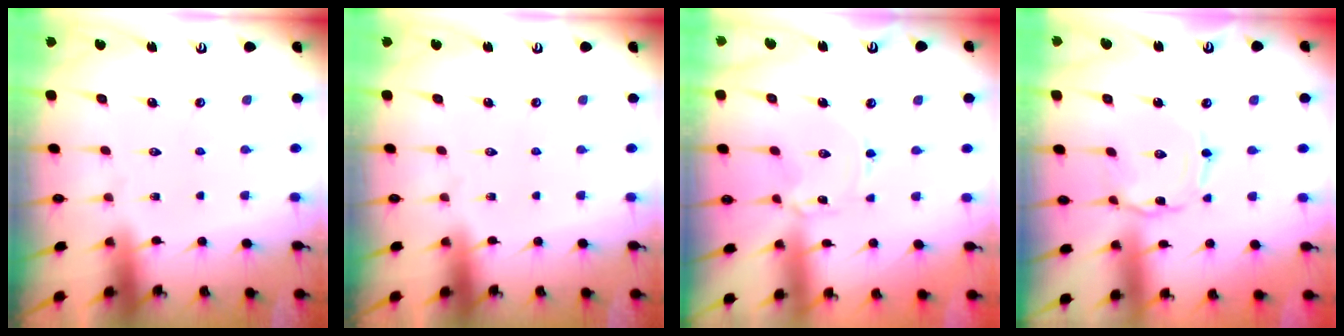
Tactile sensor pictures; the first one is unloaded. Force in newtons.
{"total": 0.0}
{"total": 0.9, "press": 0.9, "slide": 0.1}
{"total": 0.7, "press": 0.7, "slide": 0.1}